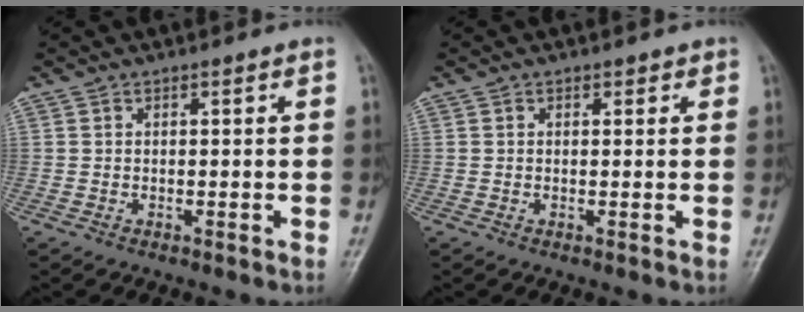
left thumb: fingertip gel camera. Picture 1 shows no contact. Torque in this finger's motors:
{"motor_torque": [-0.63, -0.09, -0.21, 0.00, -0.02]}